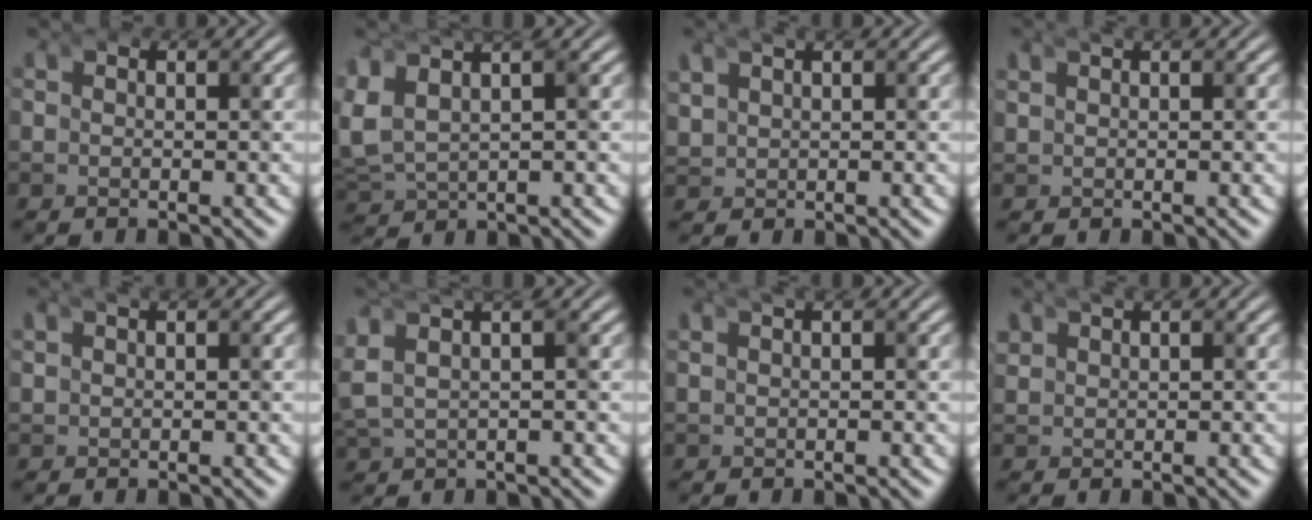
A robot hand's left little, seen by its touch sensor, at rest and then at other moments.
{"total": 7.9, "force": [-0.1, 6.4, 4.6], "torque": [-0.123, -0.007, -0.004]}
{"total": 3.4, "force": [0.9, 2.7, 1.8], "torque": [-0.036, 0.001, 0.013]}
{"total": 2.1, "force": [0.8, 1.5, 1.2], "torque": [-0.016, 0.008, 0.009]}
{"total": 2.2, "force": [0.8, 1.6, 1.2], "torque": [-0.017, 0.008, 0.009]}
{"total": 6.1, "force": [0.2, 4.9, 3.7], "torque": [-0.096, 0.004, 0.000]}
{"total": 2.3, "force": [0.8, 1.6, 1.5], "torque": [-0.020, 0.011, 0.006]}
{"total": 2.1, "force": [0.9, 1.7, 0.9], "torque": [-0.021, 0.003, 0.014]}